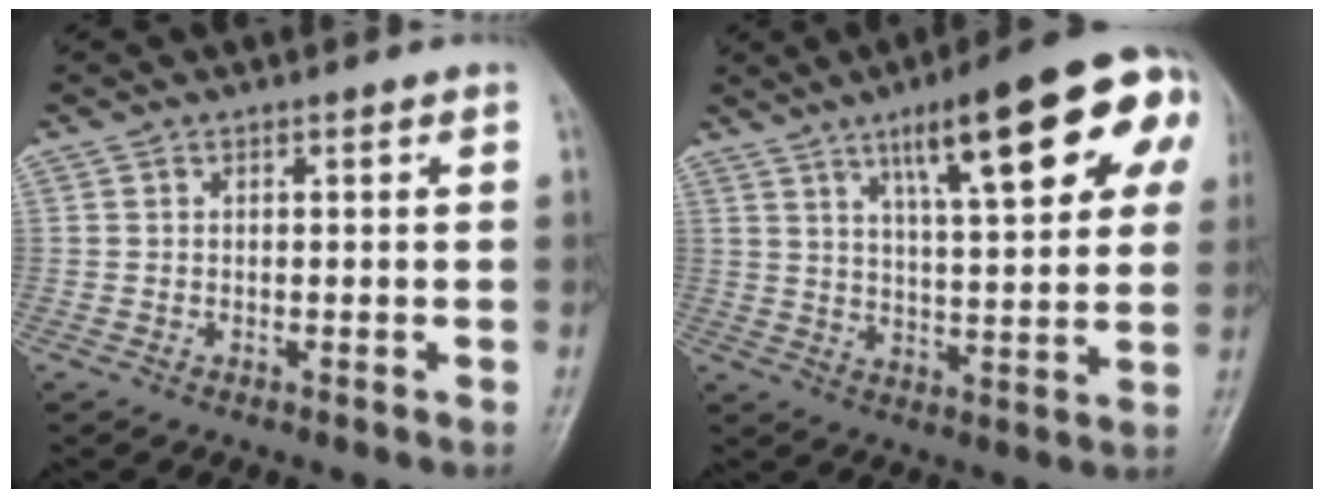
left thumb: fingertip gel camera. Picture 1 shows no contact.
{"total": 20.7, "force": [9.5, 5.4, 17.6], "torque": [-0.218, -0.011, 0.131]}